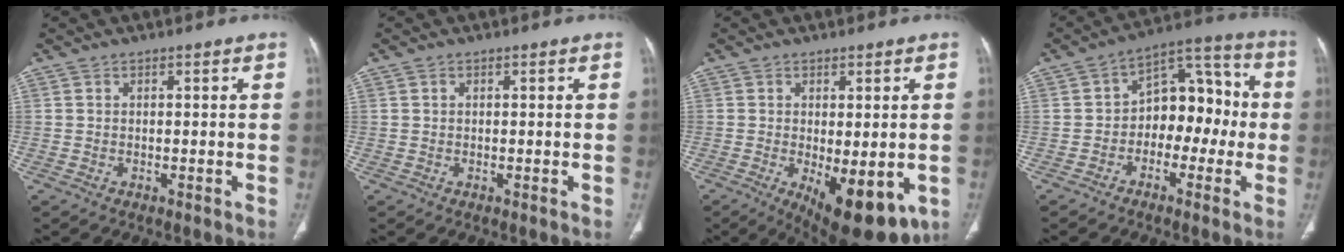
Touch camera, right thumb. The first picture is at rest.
{"total": 0.0}
{"total": 13.3, "force": [-4.3, 5.5, 11.3], "torque": [-0.150, -0.021, -0.045]}
{"total": 12.3, "force": [-1.5, 8.2, 9.0], "torque": [-0.079, 0.050, -0.037]}